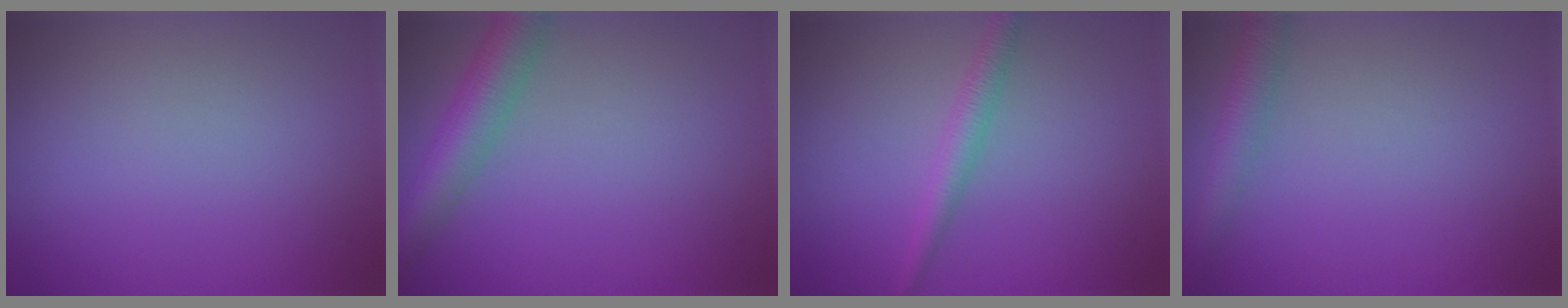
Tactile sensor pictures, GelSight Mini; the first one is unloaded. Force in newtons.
{"total": 5.2, "press": 5.2, "slide": 0.1}
{"total": 2.2, "press": 2.2, "slide": 0.1}
{"total": 3.0, "press": 3.0, "slide": 0.1}